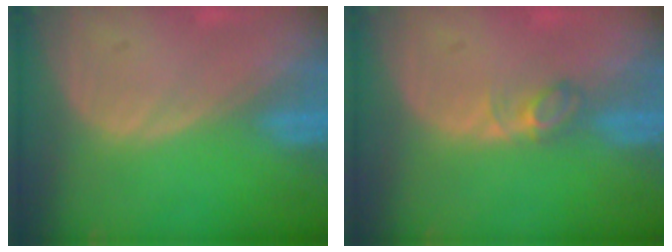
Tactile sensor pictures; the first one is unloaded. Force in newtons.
{"total": 2.4, "press": 2.4, "slide": 0.4}